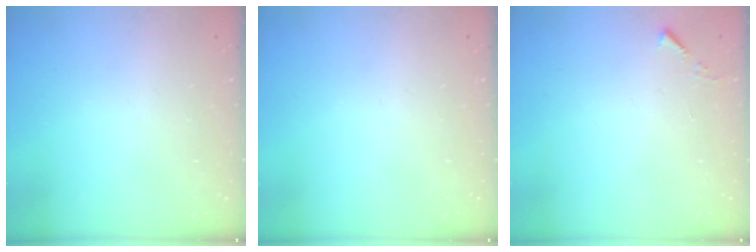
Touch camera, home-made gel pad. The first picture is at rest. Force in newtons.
{"total": 0.0}
{"total": 4.0, "press": 3.9, "slide": 0.5}